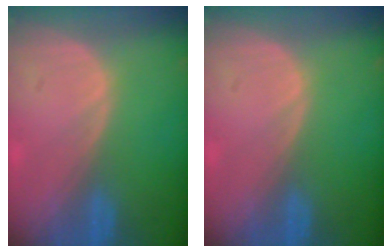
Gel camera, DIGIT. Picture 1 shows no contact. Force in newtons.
{"total": 0.0}